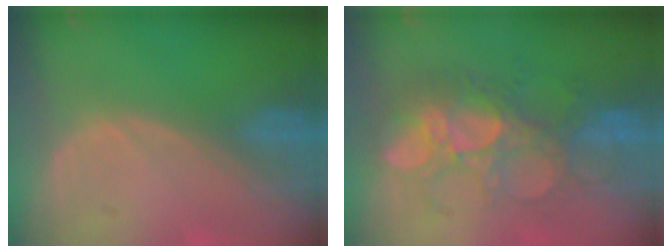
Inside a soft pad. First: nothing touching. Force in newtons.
{"total": 9.1, "press": 8.9, "slide": 1.9}